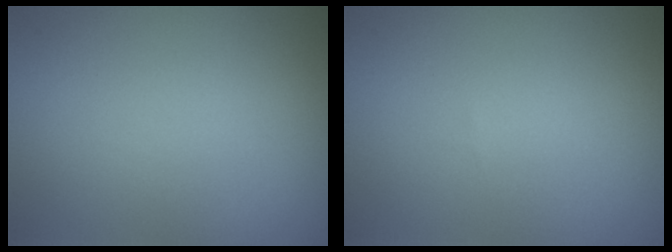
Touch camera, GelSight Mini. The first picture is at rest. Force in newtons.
{"total": 0.0}